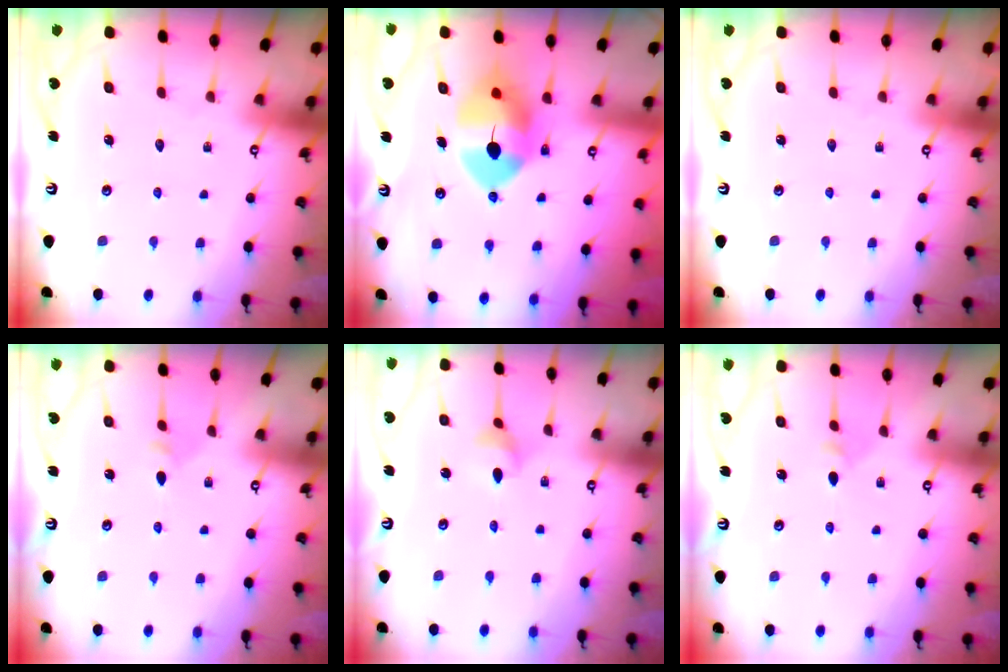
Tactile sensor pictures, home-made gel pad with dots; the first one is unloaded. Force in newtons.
{"total": 11.5, "press": 11.3, "slide": 2.1}
{"total": 0.0}
{"total": 2.7, "press": 2.6, "slide": 0.7}
{"total": 3.0, "press": 3.0, "slide": 0.3}
{"total": 3.9, "press": 3.8, "slide": 0.9}